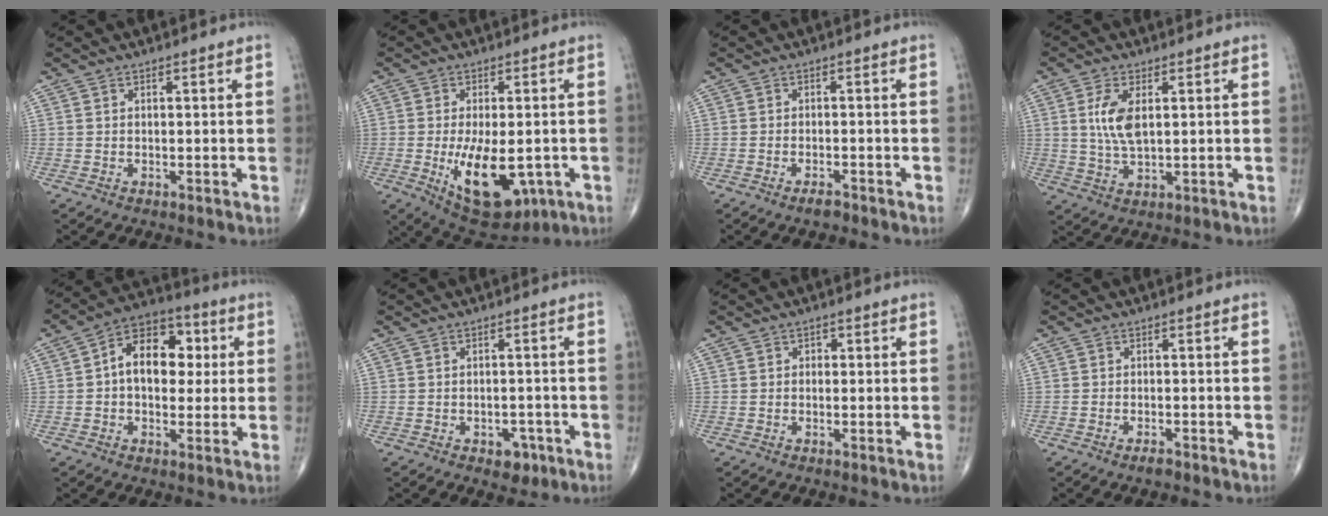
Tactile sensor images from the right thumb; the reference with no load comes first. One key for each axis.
{"total": 14.4, "fx": -3.7, "fy": 7.1, "fz": 12.0, "tx": -0.176, "ty": -0.013, "tz": -0.035}
{"total": 1.8, "fx": -1.5, "fy": 0.5, "fz": 1.0, "tx": -0.022, "ty": 0.004, "tz": -0.027}
{"total": 6.8, "fx": 1.5, "fy": 3.1, "fz": 5.8, "tx": -0.124, "ty": -0.008, "tz": 0.034}
{"total": 12.7, "fx": 1.6, "fy": 8.4, "fz": 9.4, "tx": -0.106, "ty": 0.025, "tz": 0.012}
{"total": 3.6, "fx": -1.9, "fy": 2.4, "fz": 2.0, "tx": -0.007, "ty": 0.010, "tz": -0.021}
{"total": 0.8, "fx": 0.0, "fy": 0.7, "fz": 0.4, "tx": 0.003, "ty": 0.003, "tz": -0.006}
{"total": 1.5, "fx": -1.2, "fy": 0.4, "fz": 0.8, "tx": -0.019, "ty": 0.002, "tz": -0.022}